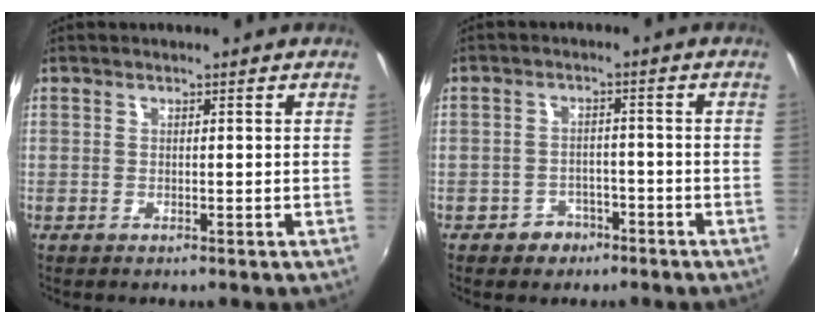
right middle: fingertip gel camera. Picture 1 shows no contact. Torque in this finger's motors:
{"motor_torque": [-0.14, -0.16, -0.02, -0.01]}